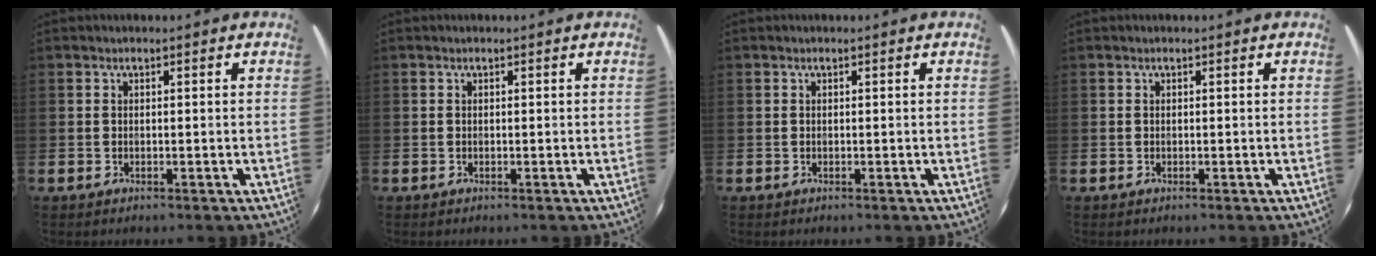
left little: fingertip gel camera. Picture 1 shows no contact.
{"total": 0.0}
{"total": 0.0}
{"total": 0.0}